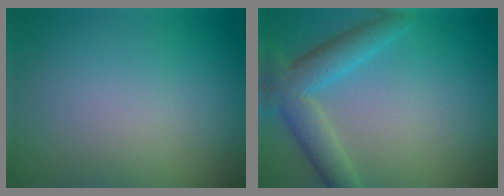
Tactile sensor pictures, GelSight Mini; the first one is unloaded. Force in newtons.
{"total": 5.3, "press": 5.3, "slide": 0.4}